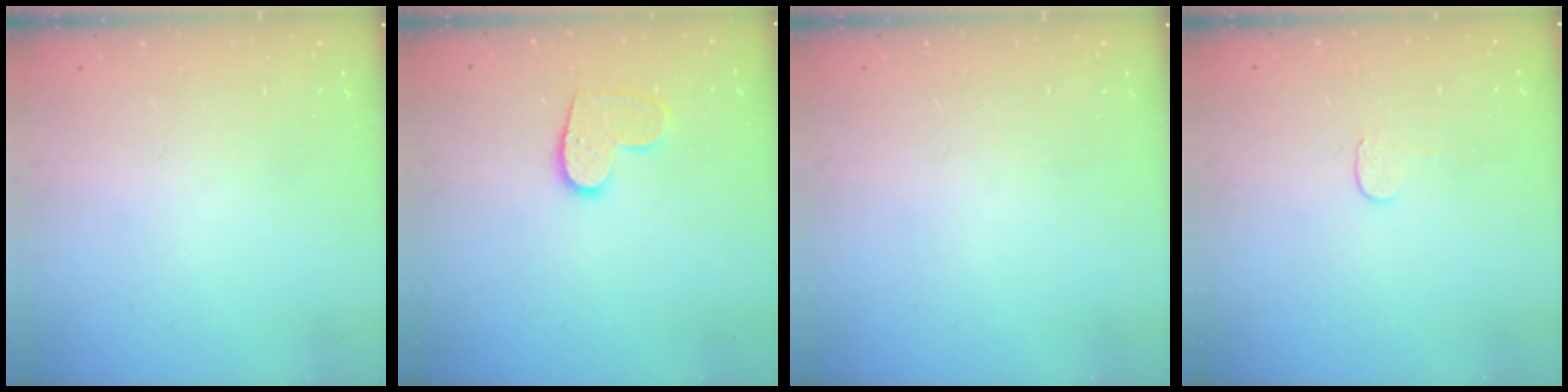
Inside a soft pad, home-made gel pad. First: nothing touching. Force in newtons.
{"total": 10.0, "press": 10.0, "slide": 0.6}
{"total": 0.0}
{"total": 3.8, "press": 3.8, "slide": 0.4}